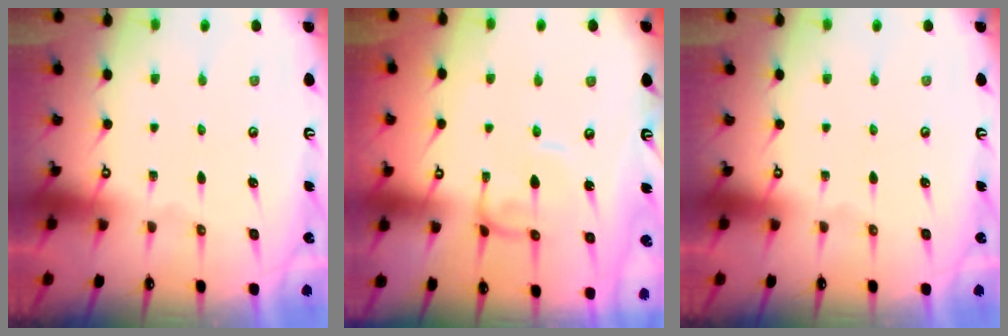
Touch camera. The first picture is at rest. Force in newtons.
{"total": 1.6, "press": 1.5, "slide": 0.1}
{"total": 0.0}